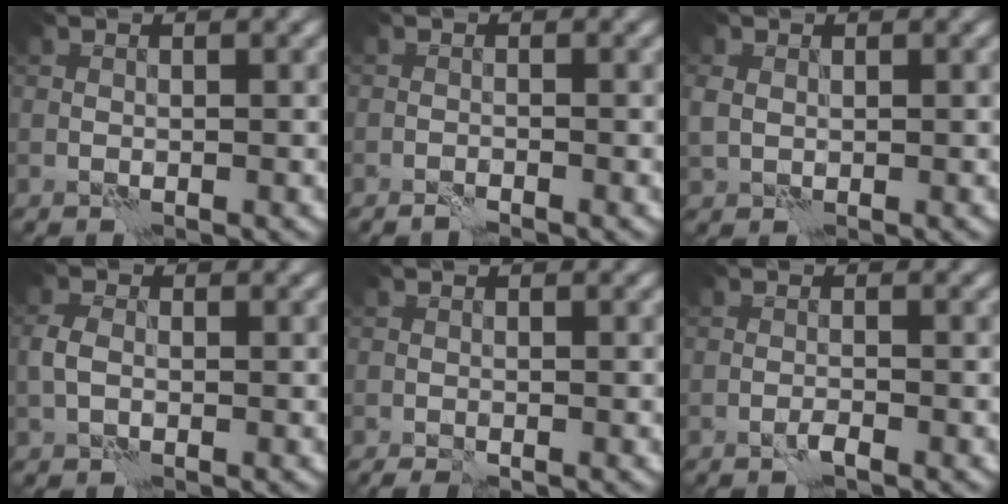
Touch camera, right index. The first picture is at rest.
{"total": 0.8, "force": [-0.8, -0.3, 0.2], "torque": [-0.009, 0.002, -0.018]}
{"total": 1.6, "force": [0.4, 1.4, 0.8], "torque": [-0.020, -0.003, 0.010]}
{"total": 1.5, "force": [-0.1, 1.0, 1.1], "torque": [-0.027, 0.003, -0.006]}
{"total": 0.8, "force": [-0.6, 0.1, 0.5], "torque": [-0.015, -0.002, -0.013]}
{"total": 0.6, "force": [-0.5, -0.3, 0.3], "torque": [-0.008, 0.002, -0.012]}